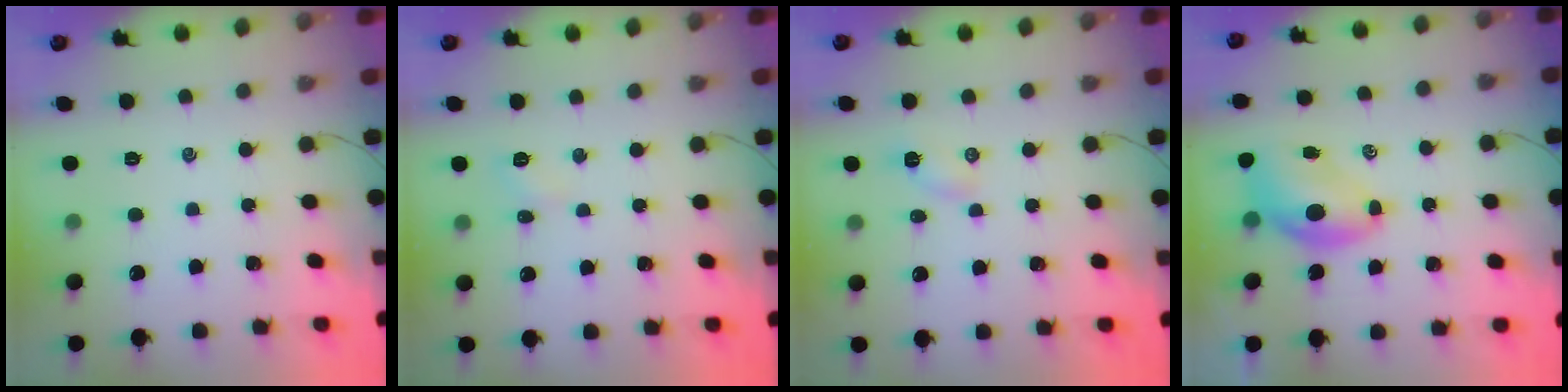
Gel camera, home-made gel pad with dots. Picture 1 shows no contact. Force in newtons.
{"total": 4.2, "press": 4.0, "slide": 1.3}
{"total": 2.9, "press": 2.7, "slide": 1.0}
{"total": 7.8, "press": 7.5, "slide": 1.8}